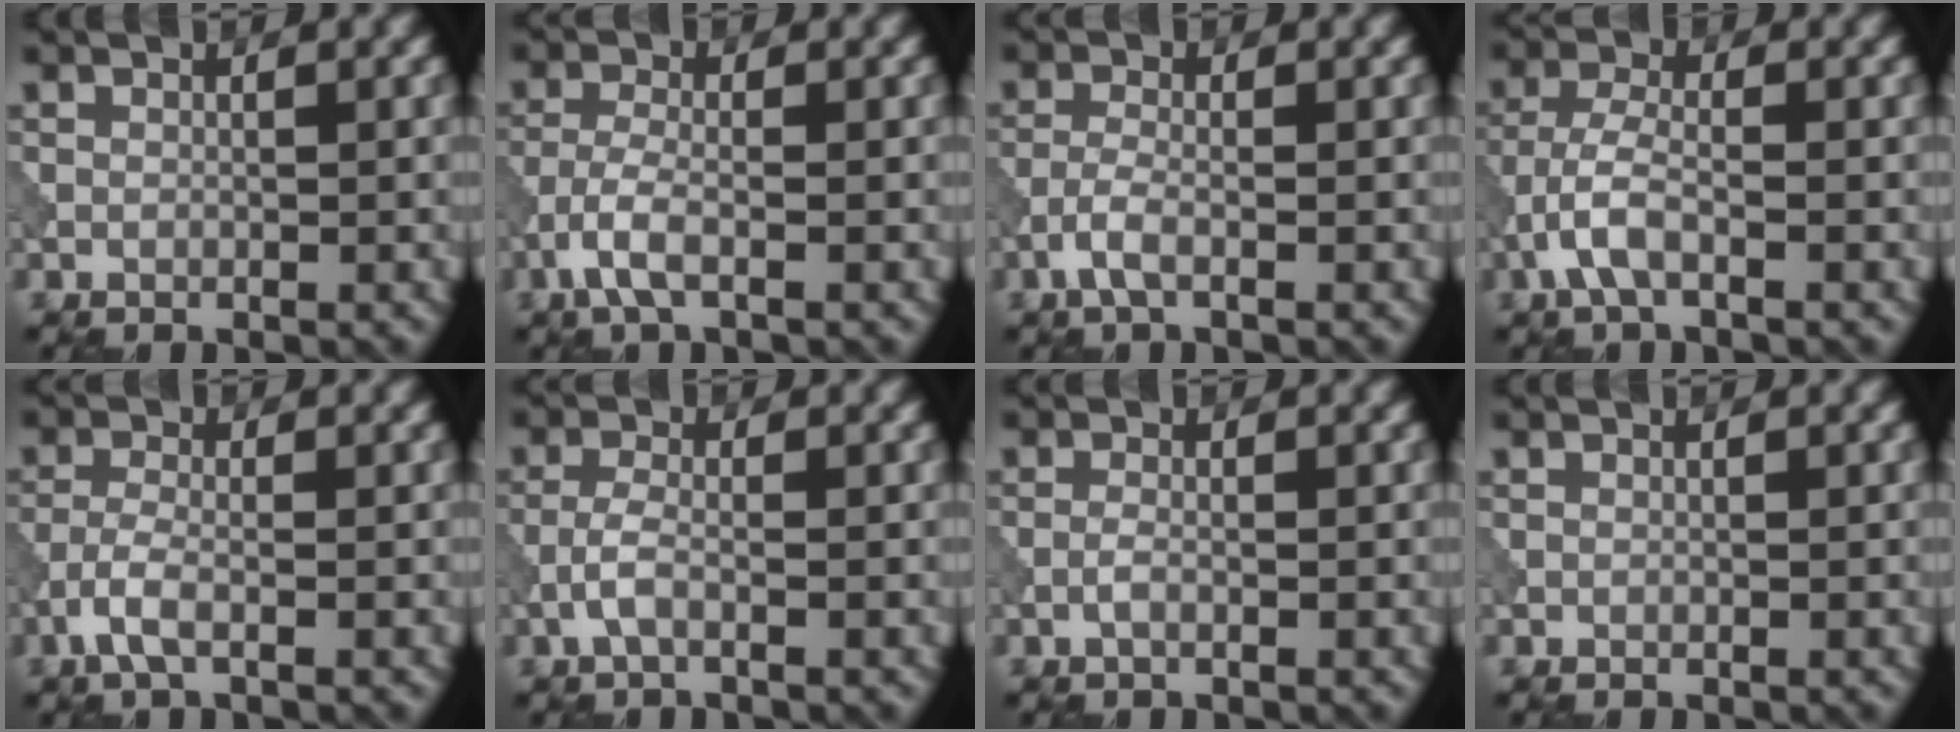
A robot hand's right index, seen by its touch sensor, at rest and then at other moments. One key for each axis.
{"total": 3.0, "fx": -1.5, "fy": 0.9, "fz": 2.4, "tx": -0.058, "ty": 0.001, "tz": -0.039}
{"total": 2.2, "fx": -1.1, "fy": 0.6, "fz": 1.8, "tx": -0.044, "ty": 0.004, "tz": -0.029}
{"total": 3.4, "fx": -1.6, "fy": 1.2, "fz": 2.7, "tx": -0.065, "ty": 0.005, "tz": -0.041}
{"total": 2.6, "fx": -1.3, "fy": 0.8, "fz": 2.1, "tx": -0.049, "ty": 0.002, "tz": -0.035}
{"total": 2.0, "fx": -0.9, "fy": 0.6, "fz": 1.6, "tx": -0.038, "ty": 0.005, "tz": -0.024}
{"total": 0.9, "fx": -0.4, "fy": 0.3, "fz": 0.8, "tx": -0.020, "ty": 0.002, "tz": -0.010}
{"total": 0.0}